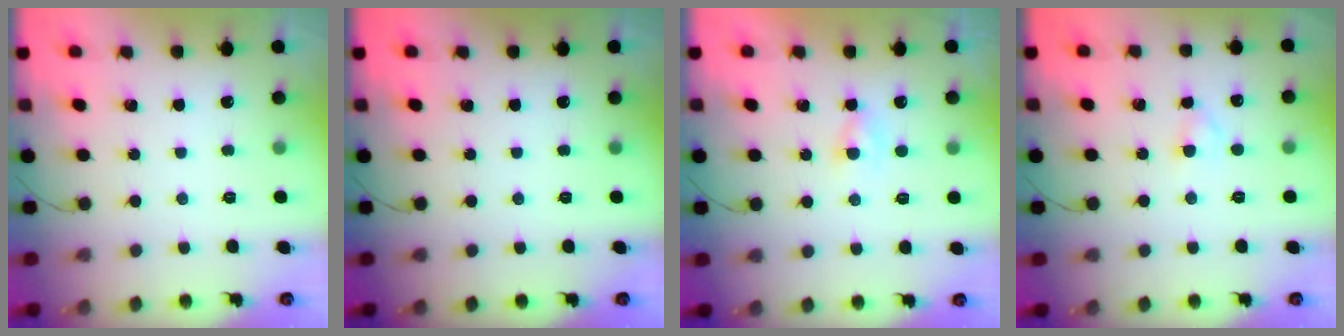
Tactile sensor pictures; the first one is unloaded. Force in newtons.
{"total": 0.0}
{"total": 2.2, "press": 2.2, "slide": 0.5}
{"total": 2.3, "press": 2.0, "slide": 1.0}